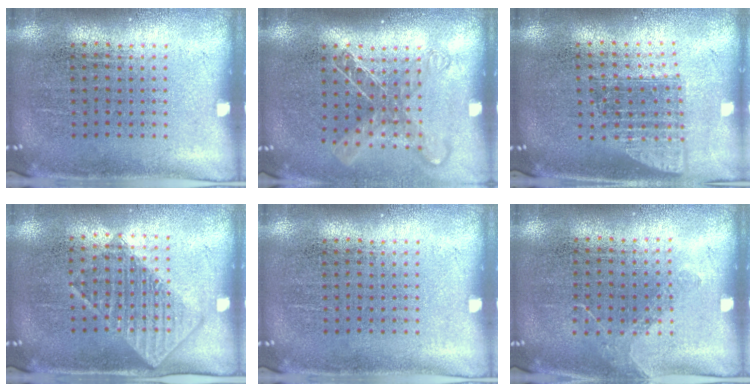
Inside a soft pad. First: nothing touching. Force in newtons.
{"total": 1.5, "press": 1.2, "slide": 0.9}
{"total": 1.5, "press": 1.1, "slide": 0.9}
{"total": 1.4, "press": 1.3, "slide": 0.6}
{"total": 0.0}
{"total": 0.9, "press": 0.7, "slide": 0.6}